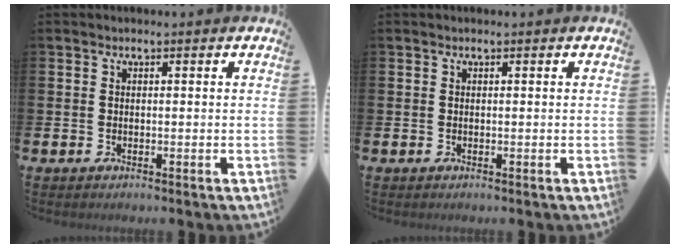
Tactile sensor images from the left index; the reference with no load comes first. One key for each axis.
{"total": 0.0}